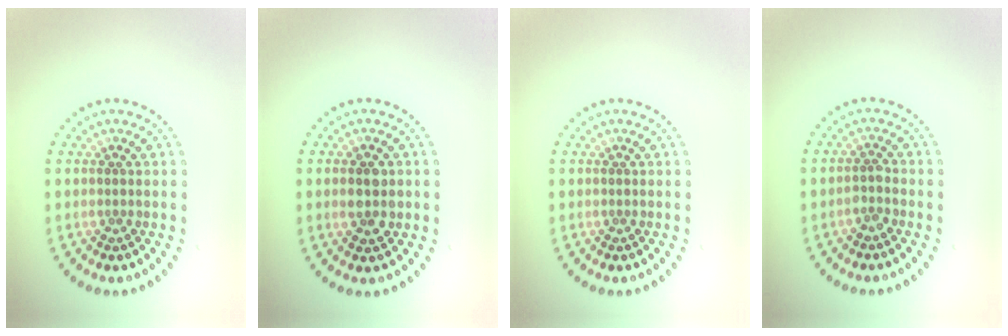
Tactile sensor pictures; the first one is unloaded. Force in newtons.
{"total": 2.5, "press": 2.5, "slide": 0.2}
{"total": 0.0}
{"total": 1.1, "press": 1.0, "slide": 0.5}